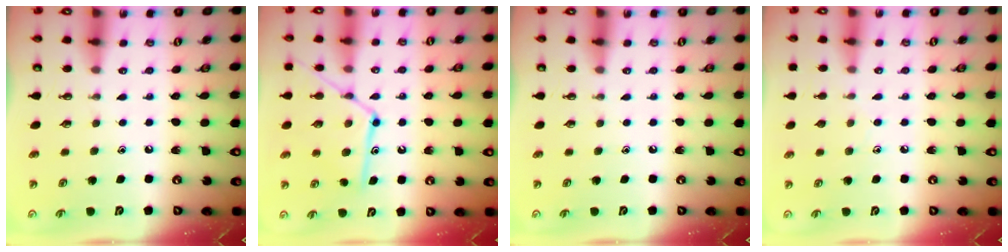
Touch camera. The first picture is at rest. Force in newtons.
{"total": 13.9, "press": 13.8, "slide": 0.9}
{"total": 0.0}
{"total": 4.7, "press": 4.7, "slide": 0.5}